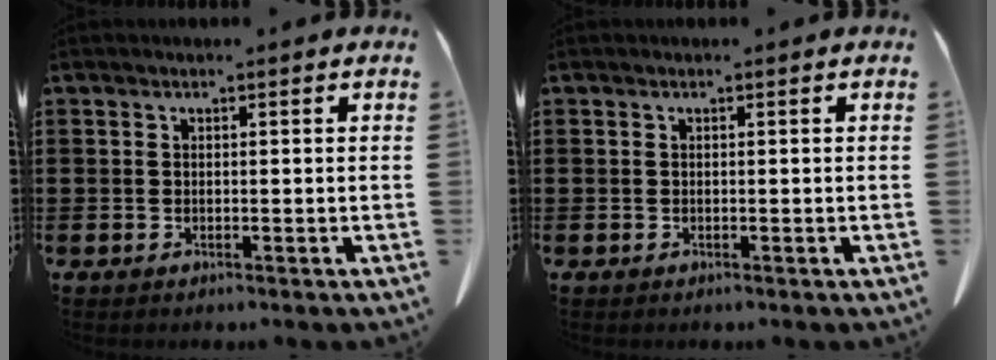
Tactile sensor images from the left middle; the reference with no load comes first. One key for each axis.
{"total": 0.0}